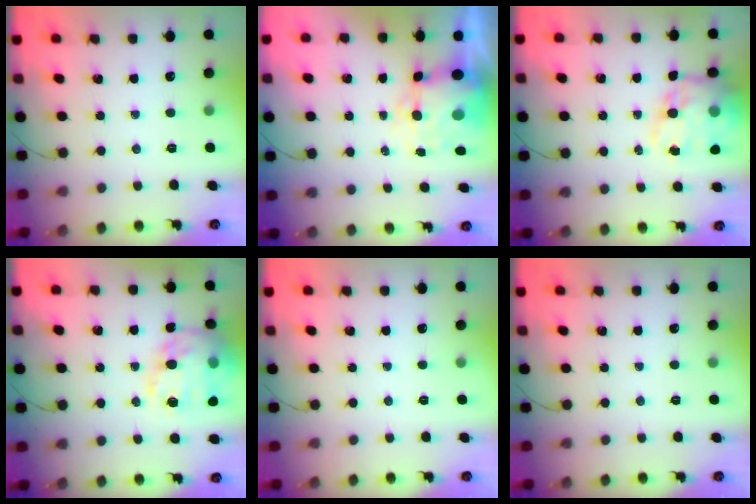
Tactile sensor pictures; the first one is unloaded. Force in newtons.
{"total": 8.9, "press": 8.7, "slide": 1.9}
{"total": 18.1, "press": 17.6, "slide": 4.0}
{"total": 22.5, "press": 22.1, "slide": 4.0}
{"total": 0.0}
{"total": 0.0}